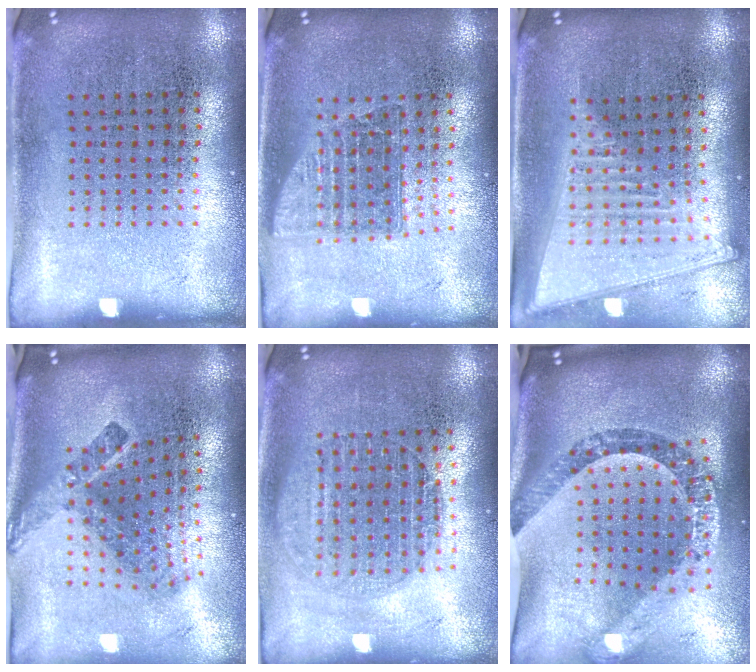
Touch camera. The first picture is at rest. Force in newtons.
{"total": 1.5, "press": 1.2, "slide": 0.9}
{"total": 2.0, "press": 1.7, "slide": 1.0}
{"total": 2.6, "press": 1.6, "slide": 2.1}
{"total": 1.6, "press": 1.5, "slide": 0.7}
{"total": 2.6, "press": 2.0, "slide": 1.6}